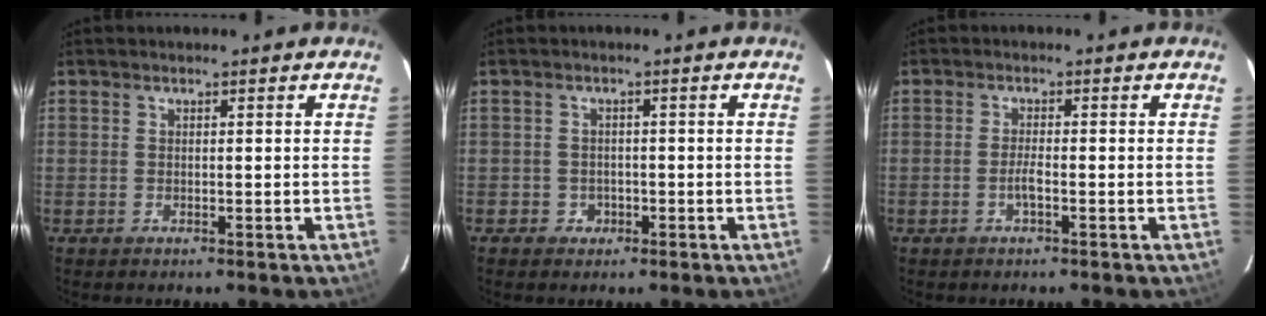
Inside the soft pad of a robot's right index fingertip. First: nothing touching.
{"total": 2.7, "force": [-1.2, 2.4, 0.2], "torque": [-0.006, 0.006, -0.017]}
{"total": 1.9, "force": [-0.9, 0.1, 1.7], "torque": [-0.036, 0.001, -0.018]}